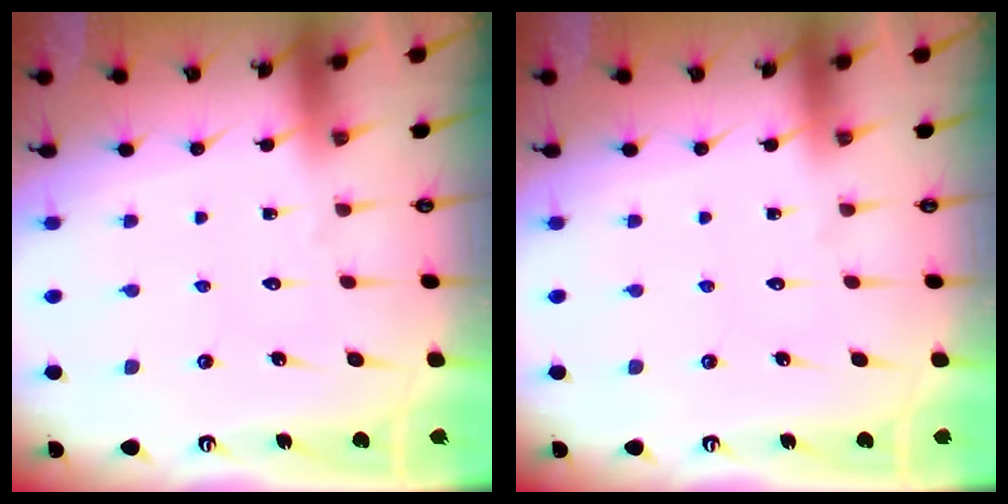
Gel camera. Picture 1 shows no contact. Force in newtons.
{"total": 0.0}